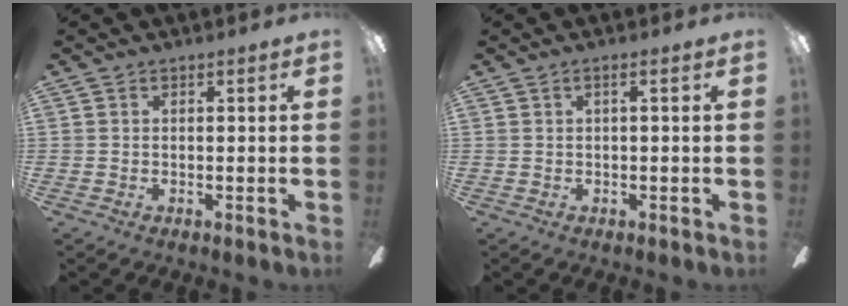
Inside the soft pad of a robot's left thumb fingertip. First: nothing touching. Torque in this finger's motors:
{"motor_torque": [-0.05, -0.07, -0.27, 0.04, 0.04]}